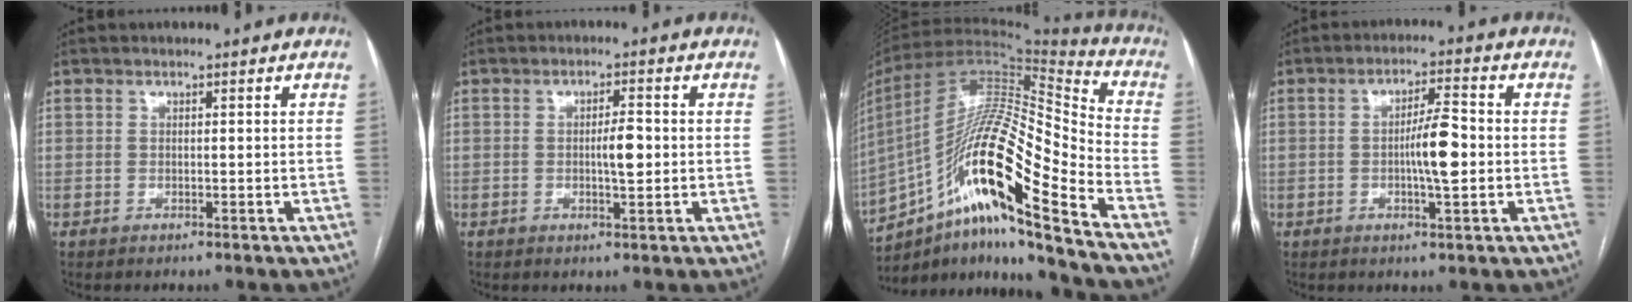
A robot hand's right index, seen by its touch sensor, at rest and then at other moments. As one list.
[{"total": 3.6, "force": [-0.1, 0.7, 3.5], "torque": [-0.057, 0.000, -0.002]}, {"total": 23.9, "force": [-13.3, 2.2, 19.8], "torque": [-0.365, 0.004, -0.235]}, {"total": 6.3, "force": [-0.7, 0.8, 6.2], "torque": [-0.109, 0.003, -0.014]}]